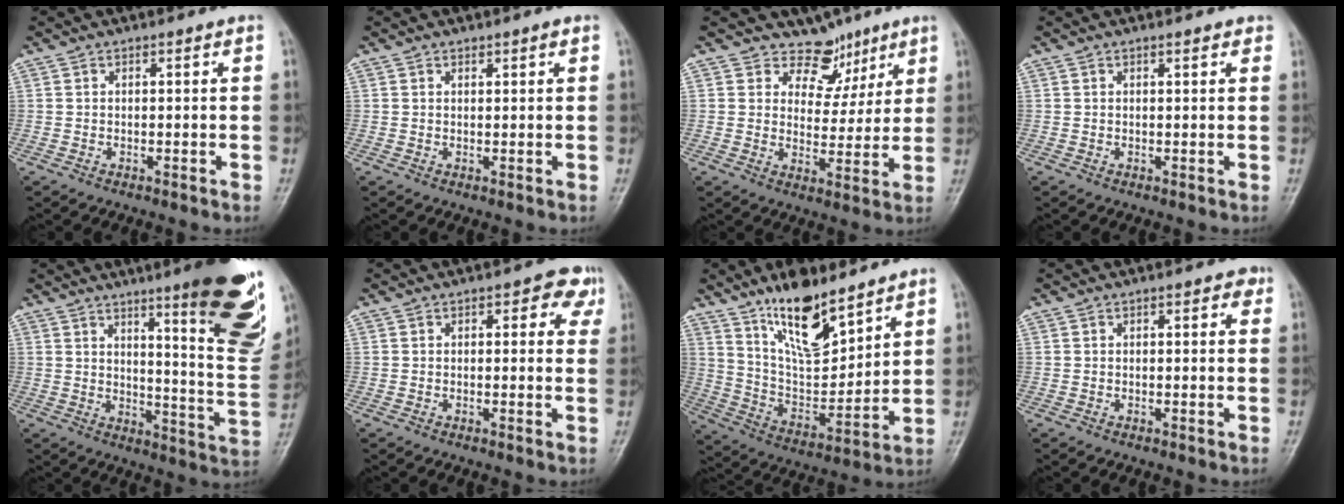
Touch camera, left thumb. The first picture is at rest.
{"total": 1.2, "force": [0.9, 0.5, 0.6], "torque": [-0.001, -0.004, 0.012]}
{"total": 7.5, "force": [5.7, 4.9, 0.5], "torque": [0.032, -0.042, 0.087]}
{"total": 1.6, "force": [1.1, 0.6, 0.9], "torque": [-0.007, -0.003, 0.012]}
{"total": 21.1, "force": [11.9, 3.4, 17.0], "torque": [-0.186, -0.073, 0.165]}
{"total": 5.1, "force": [2.2, 2.8, 3.7], "torque": [-0.007, -0.002, 0.015]}
{"total": 15.9, "force": [11.2, 5.9, 9.6], "torque": [-0.129, -0.073, 0.211]}
{"total": 2.1, "force": [1.0, 1.0, 1.6], "torque": [-0.012, 0.000, 0.008]}